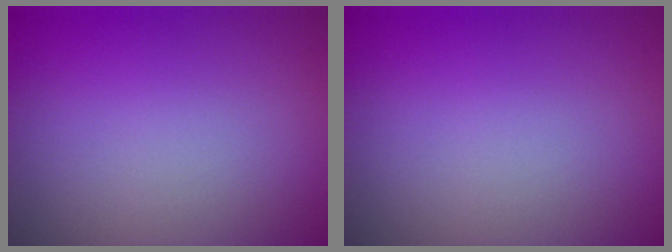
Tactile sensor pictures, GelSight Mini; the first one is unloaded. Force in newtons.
{"total": 0.0}